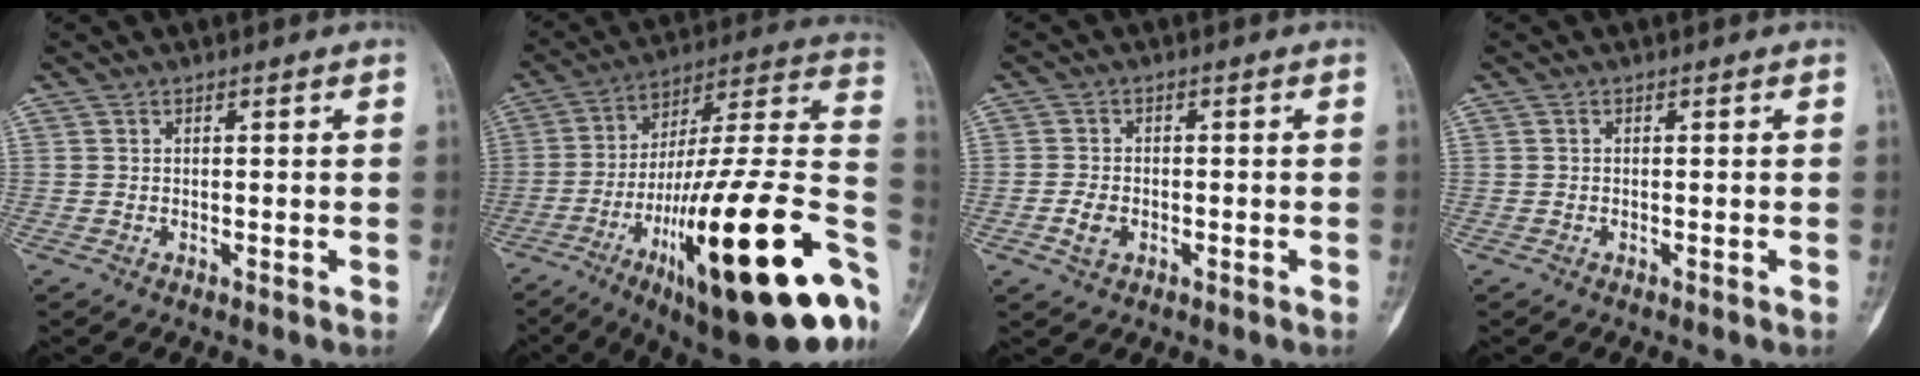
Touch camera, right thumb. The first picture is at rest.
{"total": 35.5, "force": [-12.3, 9.0, 32.1], "torque": [-0.425, 0.044, -0.185]}
{"total": 3.3, "force": [-1.2, 2.3, 2.1], "torque": [-0.040, 0.007, -0.020]}
{"total": 0.0}